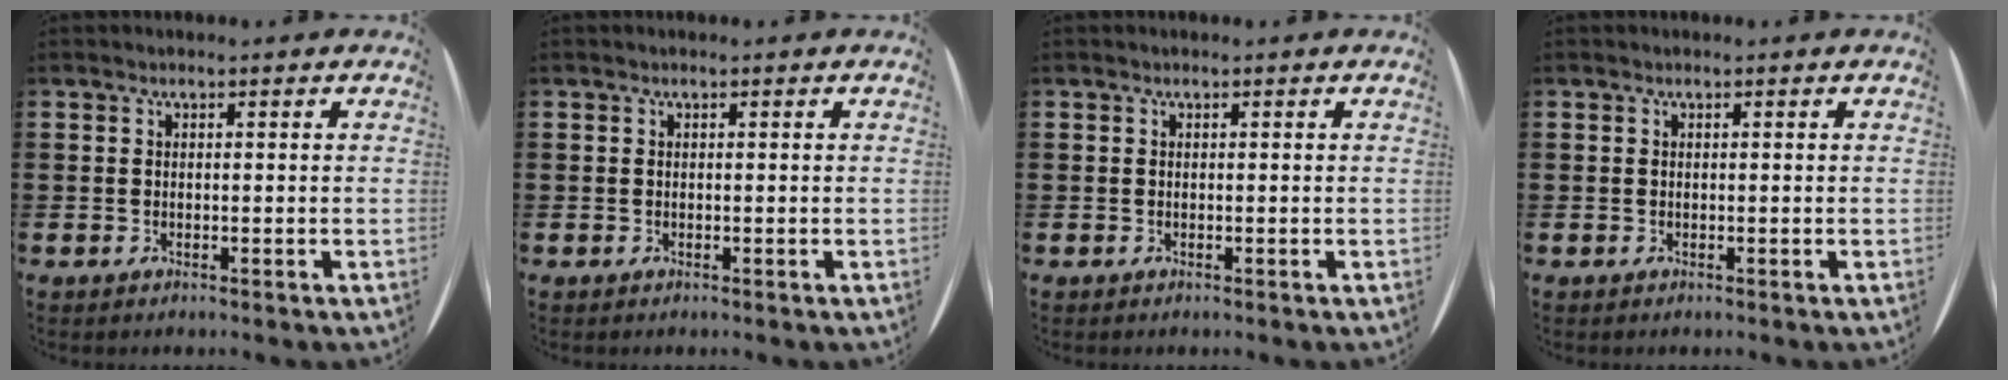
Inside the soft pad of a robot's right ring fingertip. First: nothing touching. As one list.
[{"total": 0.0}, {"total": 0.0}, {"total": 0.0}]